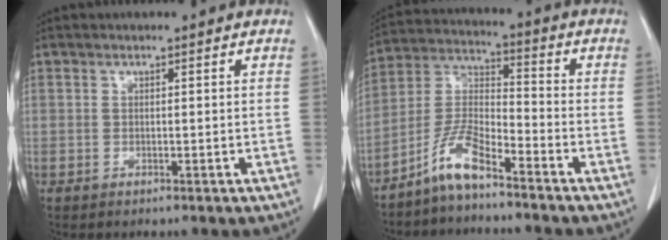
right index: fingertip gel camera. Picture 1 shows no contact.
{"total": 7.7, "force": [-5.9, 1.5, 4.8], "torque": [-0.112, 0.003, -0.122]}